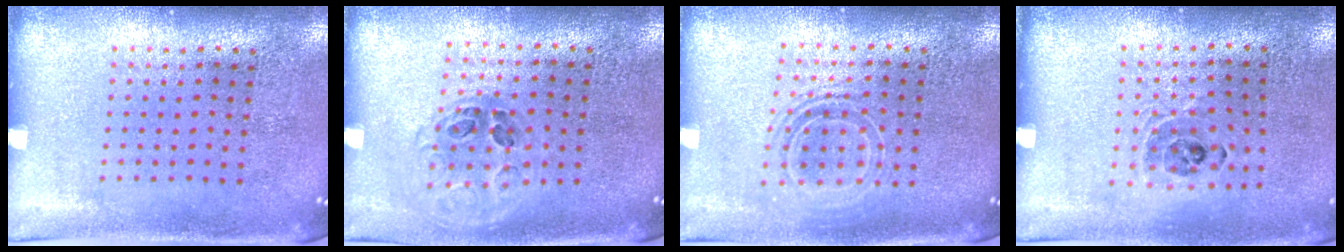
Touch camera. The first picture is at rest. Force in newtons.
{"total": 1.1, "press": 1.0, "slide": 0.6}
{"total": 1.6, "press": 1.2, "slide": 1.0}
{"total": 0.9, "press": 0.9, "slide": 0.1}